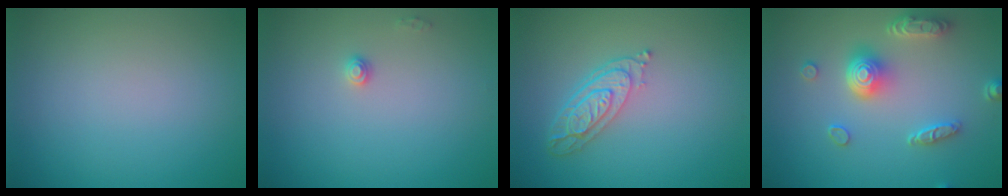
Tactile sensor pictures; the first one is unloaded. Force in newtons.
{"total": 0.9, "press": 0.9, "slide": 0.1}
{"total": 3.9, "press": 2.9, "slide": 2.6}
{"total": 4.8, "press": 3.7, "slide": 3.0}